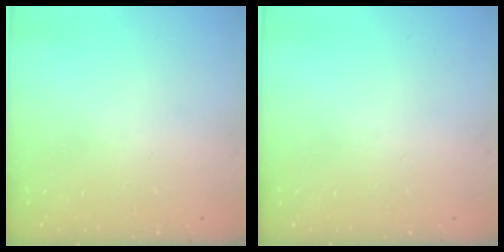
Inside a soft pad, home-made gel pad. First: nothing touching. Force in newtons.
{"total": 0.0}